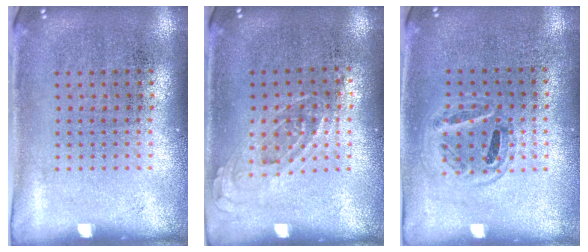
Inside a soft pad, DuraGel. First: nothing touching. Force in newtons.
{"total": 0.7, "press": 0.6, "slide": 0.3}
{"total": 0.9, "press": 0.9, "slide": 0.1}